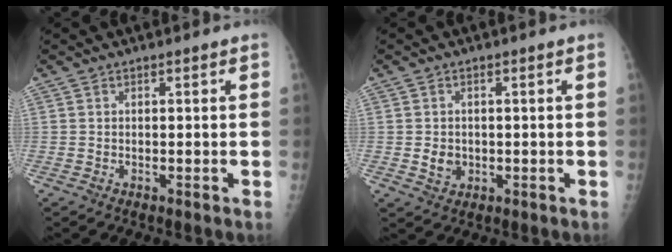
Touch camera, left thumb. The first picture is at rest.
{"total": 3.0, "force": [-0.3, 2.6, 1.5], "torque": [-0.012, 0.001, 0.003]}